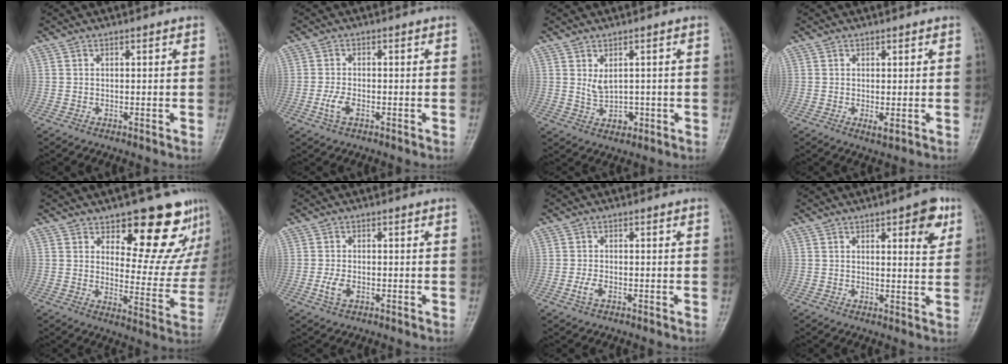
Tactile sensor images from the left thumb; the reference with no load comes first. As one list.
[{"total": 3.1, "force": [-1.2, 1.5, 2.4], "torque": [-0.054, 0.006, -0.025]}, {"total": 3.6, "force": [0.6, 2.5, 2.5], "torque": [-0.036, -0.009, 0.020]}, {"total": 1.4, "force": [0.0, 0.5, 1.3], "torque": [-0.023, -0.006, 0.001]}, {"total": 16.2, "force": [10.8, 6.9, 9.9], "torque": [-0.064, -0.083, 0.144]}, {"total": 2.8, "force": [-0.9, 1.5, 2.2], "torque": [-0.047, 0.002, -0.018]}, {"total": 2.1, "force": [-0.9, 1.0, 1.6], "torque": [-0.037, 0.004, -0.018]}, {"total": 6.9, "force": [3.4, 2.3, 5.5], "torque": [-0.054, -0.014, 0.038]}]